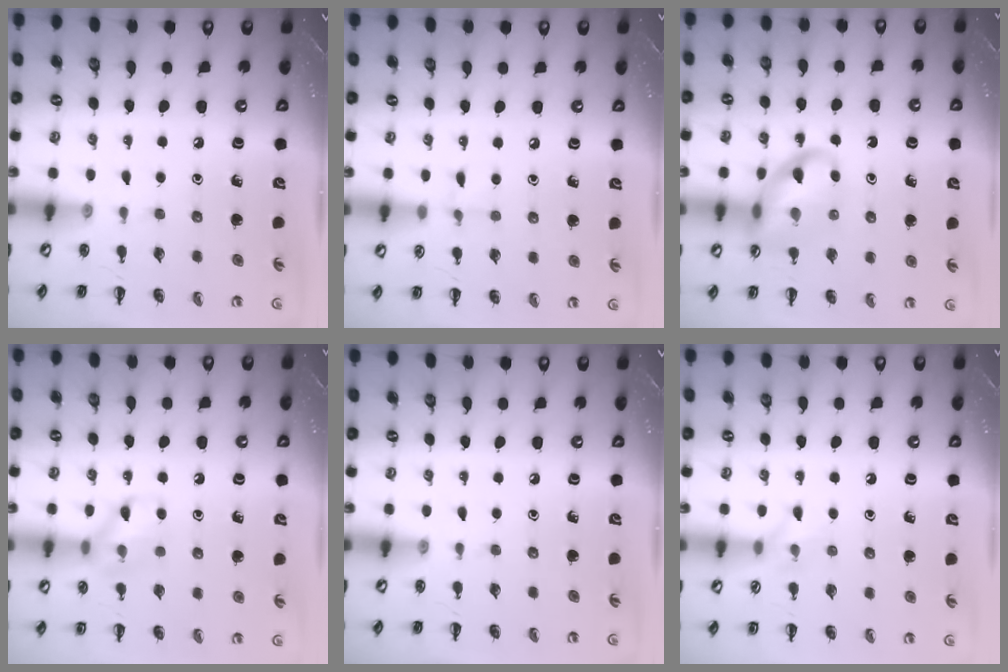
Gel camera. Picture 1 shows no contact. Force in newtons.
{"total": 4.9, "press": 4.6, "slide": 1.6}
{"total": 12.6, "press": 12.4, "slide": 1.9}
{"total": 9.5, "press": 9.4, "slide": 0.7}
{"total": 0.0}
{"total": 5.6, "press": 5.5, "slide": 0.6}